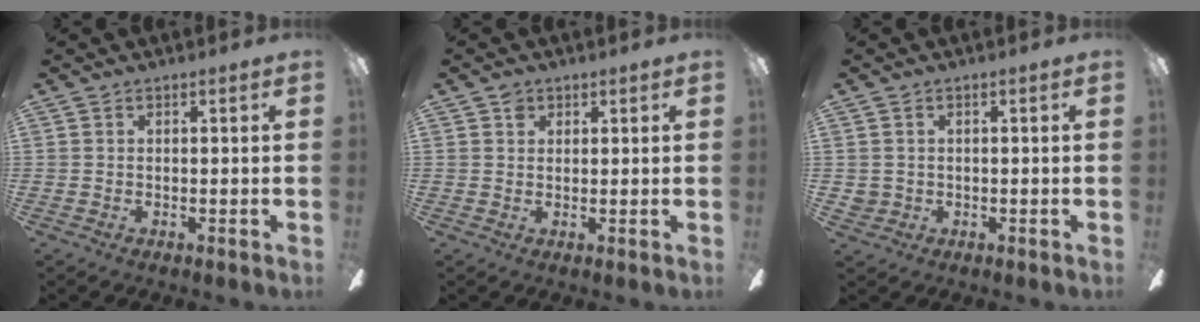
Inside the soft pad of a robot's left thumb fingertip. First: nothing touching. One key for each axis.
{"total": 2.2, "fx": 1.4, "fy": 1.5, "fz": 0.6, "tx": -0.007, "ty": -0.001, "tz": 0.026}
{"total": 2.2, "fx": 0.8, "fy": 2.0, "fz": 0.5, "tx": -0.013, "ty": 0.003, "tz": 0.015}